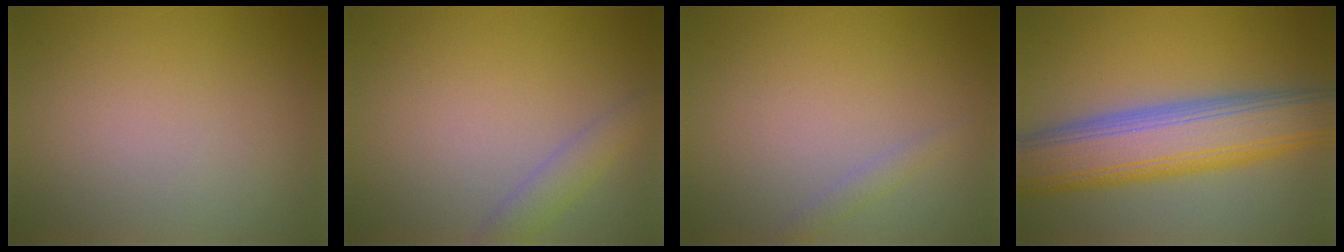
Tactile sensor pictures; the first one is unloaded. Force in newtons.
{"total": 2.1, "press": 2.1, "slide": 0.2}
{"total": 1.0, "press": 1.0, "slide": 0.1}
{"total": 9.7, "press": 9.7, "slide": 0.7}